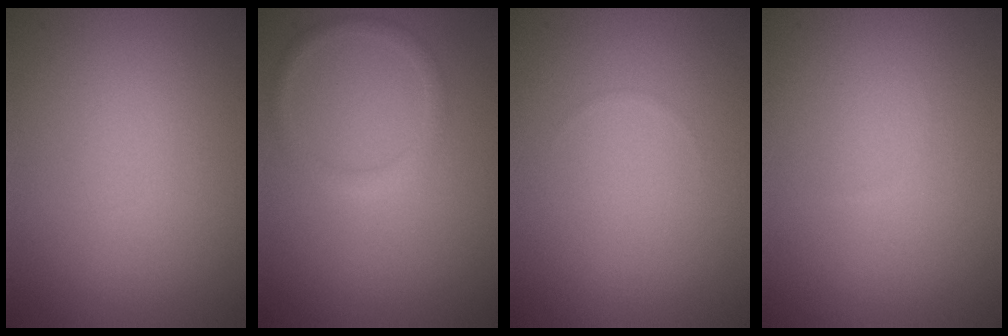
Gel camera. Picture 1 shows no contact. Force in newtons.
{"total": 1.3, "press": 1.3, "slide": 0.1}
{"total": 0.0}
{"total": 0.0}